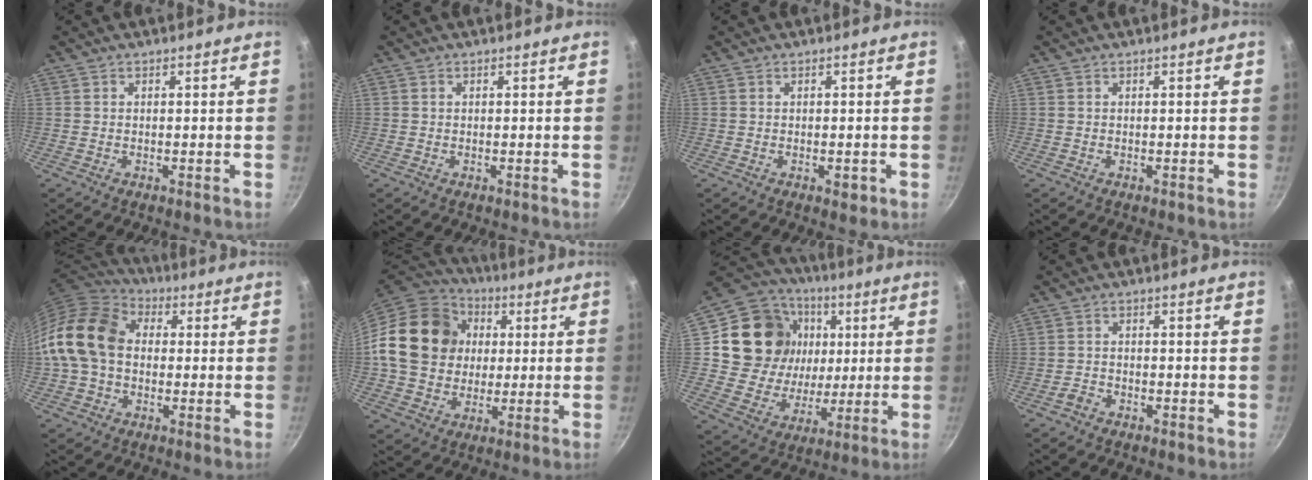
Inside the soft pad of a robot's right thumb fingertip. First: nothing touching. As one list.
[{"total": 0.0}, {"total": 1.9, "force": [-0.6, 0.9, 1.6], "torque": [-0.019, -0.001, -0.007]}, {"total": 0.0}, {"total": 16.5, "force": [0.6, 12.4, 10.8], "torque": [-0.185, 0.033, -0.003]}, {"total": 20.1, "force": [2.5, 16.8, 10.8], "torque": [-0.166, 0.025, 0.038]}, {"total": 21.0, "force": [4.3, 18.1, 9.9], "torque": [-0.165, 0.004, 0.080]}, {"total": 2.0, "force": [-1.5, 1.1, 0.7], "torque": [-0.012, 0.020, -0.028]}]